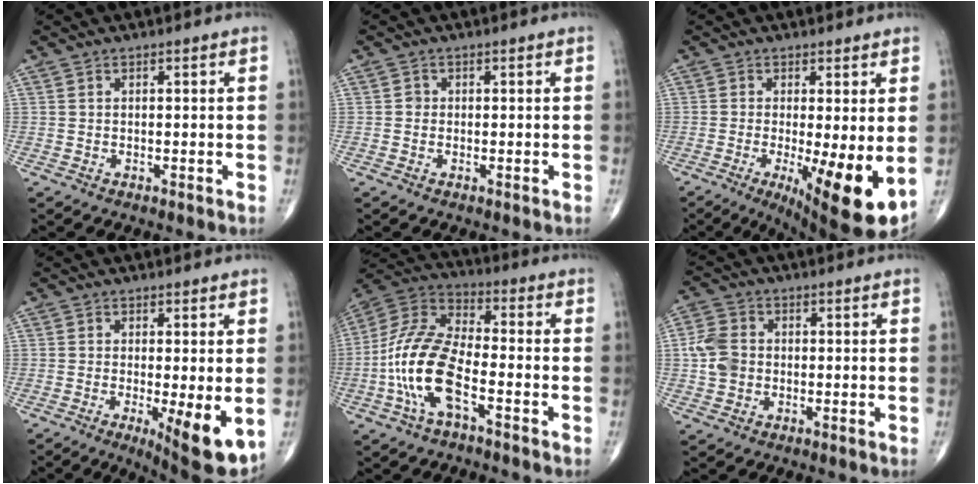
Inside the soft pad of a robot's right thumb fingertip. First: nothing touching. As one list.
[{"total": 0.9, "force": [-0.1, 0.9, 0.3], "torque": [0.001, 0.003, -0.003]}, {"total": 12.4, "force": [-2.7, 2.9, 11.8], "torque": [-0.180, -0.029, -0.034]}, {"total": 9.6, "force": [-2.3, 2.4, 8.9], "torque": [-0.125, -0.024, -0.030]}, {"total": 15.4, "force": [-5.0, 6.6, 13.0], "torque": [-0.275, 0.034, -0.099]}, {"total": 6.1, "force": [-0.3, 5.0, 3.5], "torque": [-0.064, 0.012, -0.013]}]